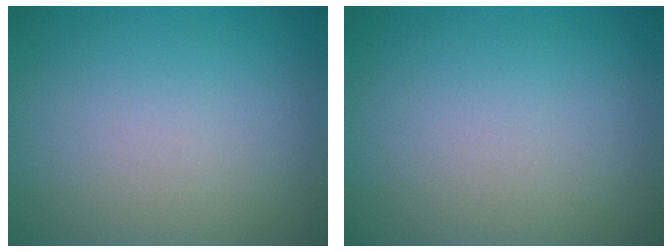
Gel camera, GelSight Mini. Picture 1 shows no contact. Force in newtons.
{"total": 0.0}